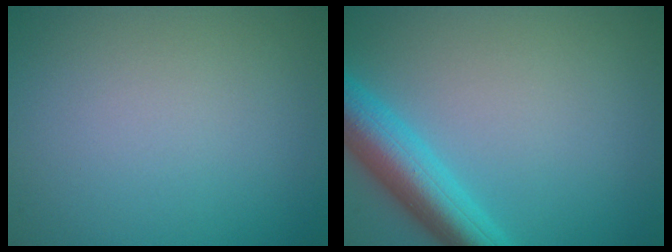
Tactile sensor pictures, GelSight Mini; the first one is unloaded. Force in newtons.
{"total": 6.0, "press": 6.0, "slide": 0.3}